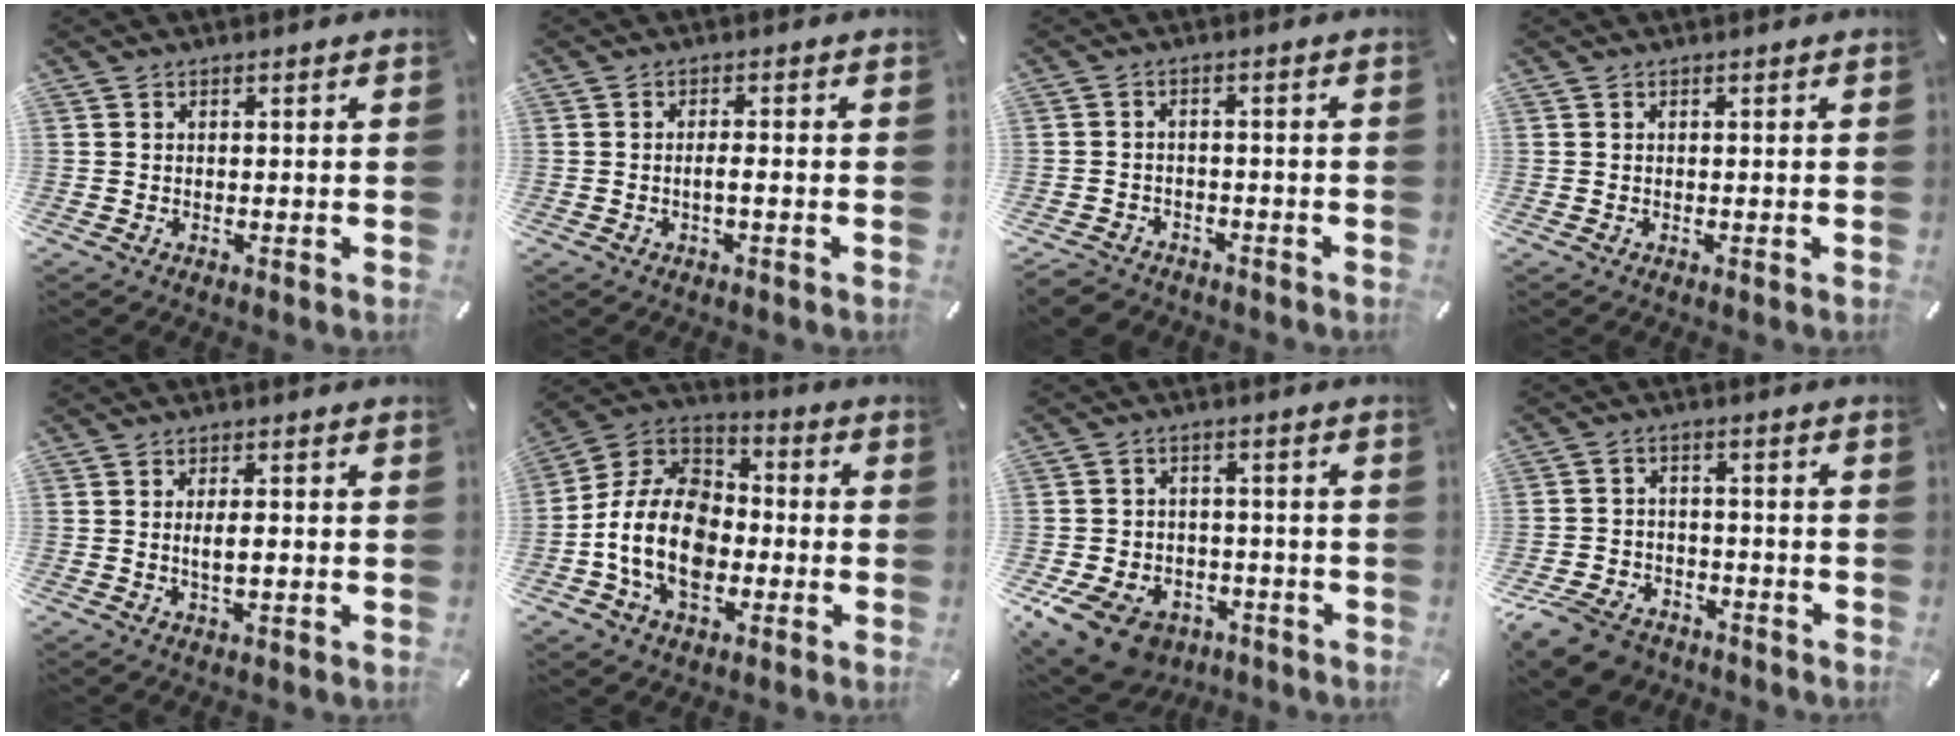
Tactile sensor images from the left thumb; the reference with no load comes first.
{"total": 2.4, "force": [-0.7, 0.4, 2.2], "torque": [-0.041, 0.003, -0.015]}
{"total": 3.3, "force": [-2.6, 1.9, 0.7], "torque": [-0.025, 0.011, -0.055]}
{"total": 0.0}
{"total": 3.8, "force": [-0.2, 1.3, 3.6], "torque": [-0.057, 0.000, -0.006]}
{"total": 15.9, "force": [-4.6, 11.5, 9.9], "torque": [-0.221, 0.022, -0.089]}
{"total": 11.2, "force": [-6.7, 7.4, 5.2], "torque": [-0.111, 0.045, -0.120]}
{"total": 9.2, "force": [-6.8, 5.2, 3.3], "torque": [-0.065, 0.037, -0.127]}